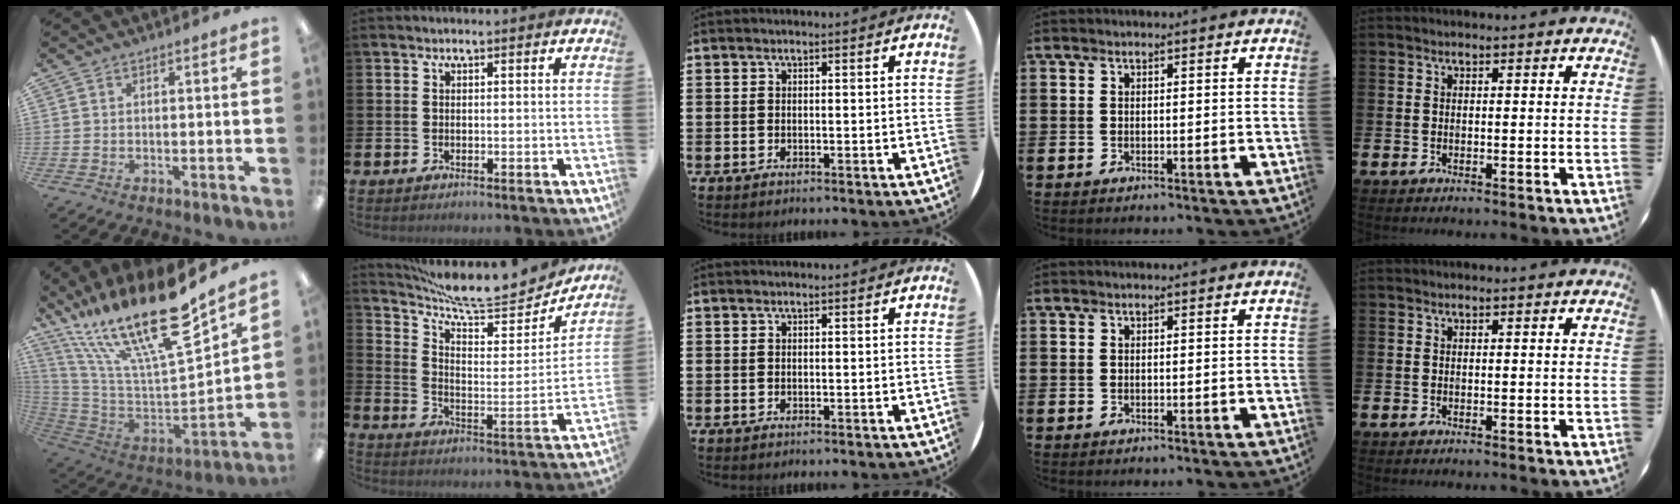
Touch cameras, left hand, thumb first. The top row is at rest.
{"thumb": {"total": 25.2, "force": [17.4, 6.1, 17.2], "torque": [-0.309, -0.124, 0.294]}, "index": {"total": 9.4, "force": [8.9, 1.5, 2.5], "torque": [-0.073, -0.078, 0.150]}}